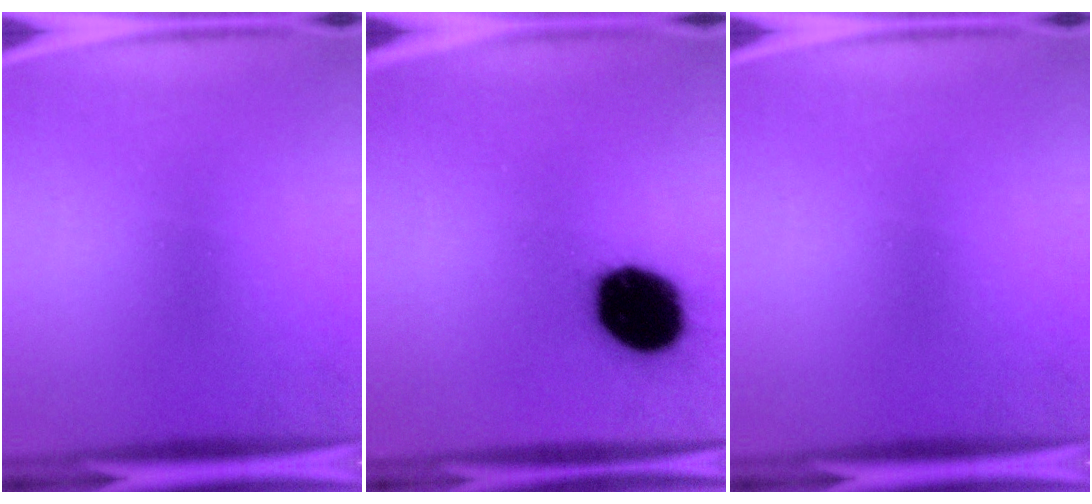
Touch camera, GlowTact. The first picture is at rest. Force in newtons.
{"total": 19.1}
{"total": 0.0}